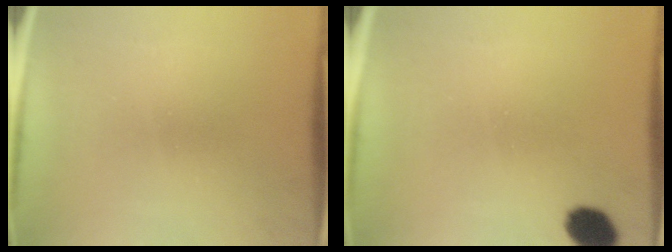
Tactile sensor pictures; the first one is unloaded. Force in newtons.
{"total": 6.3}